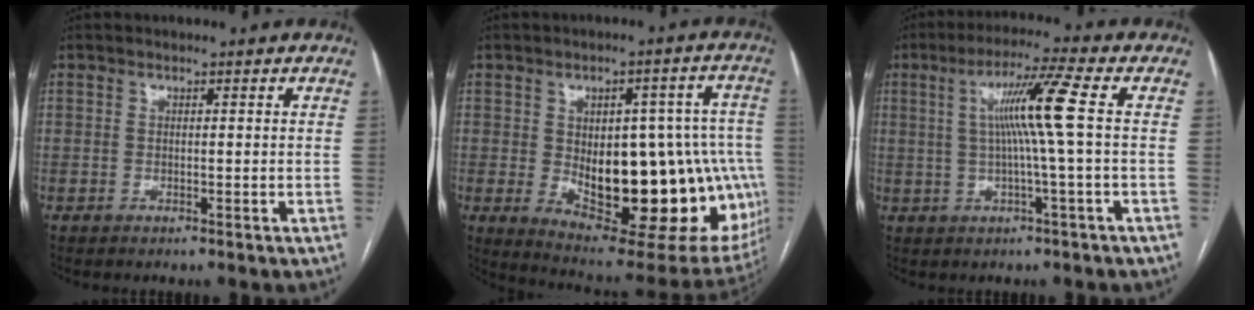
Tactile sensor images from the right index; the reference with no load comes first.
{"total": 26.2, "force": [-3.5, 11.3, 23.3], "torque": [-0.251, 0.012, -0.017]}
{"total": 8.6, "force": [1.0, -1.6, 8.4], "torque": [-0.151, 0.010, 0.023]}